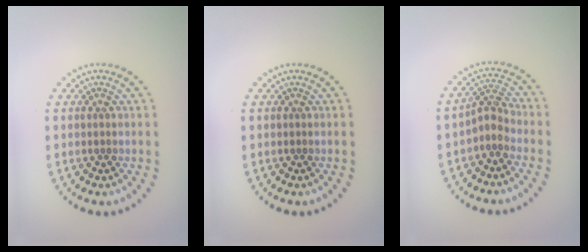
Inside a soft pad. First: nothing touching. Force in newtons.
{"total": 0.0}
{"total": 2.2, "press": 1.6, "slide": 1.5}